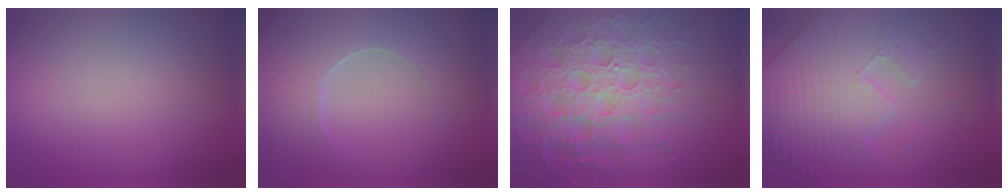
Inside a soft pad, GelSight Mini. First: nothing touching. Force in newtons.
{"total": 4.1, "press": 4.1, "slide": 0.4}
{"total": 7.3, "press": 7.1, "slide": 1.7}
{"total": 6.5, "press": 5.6, "slide": 3.2}